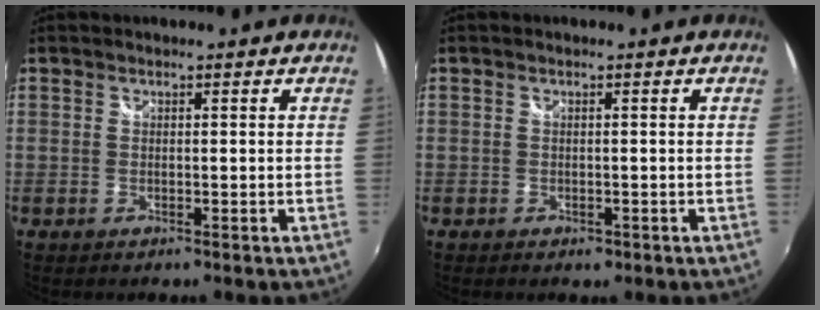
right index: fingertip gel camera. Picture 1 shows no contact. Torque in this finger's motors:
{"motor_torque": [-0.54, -0.03, -1.05, -0.21]}